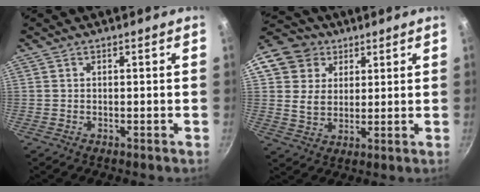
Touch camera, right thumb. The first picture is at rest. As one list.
[{"total": 12.2, "force": [5.6, 9.9, 4.3], "torque": [-0.062, -0.003, 0.095]}]